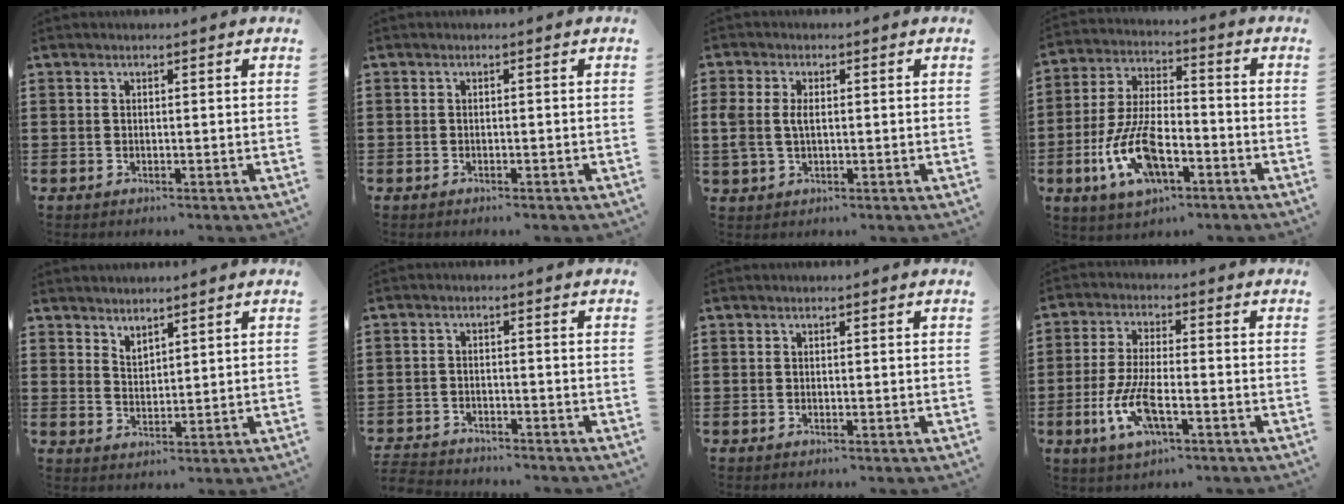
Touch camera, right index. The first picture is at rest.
{"total": 0.5, "force": [-0.5, 0.1, 0.1], "torque": [-0.005, -0.003, -0.010]}
{"total": 3.3, "force": [0.2, 2.0, 2.7], "torque": [-0.071, 0.003, -0.002]}
{"total": 11.0, "force": [-4.5, 5.0, 8.8], "torque": [-0.200, -0.003, -0.084]}
{"total": 2.2, "force": [2.2, 0.3, -0.4], "torque": [0.001, -0.001, 0.043]}
{"total": 3.0, "force": [-3.0, 0.2, -0.3], "torque": [-0.003, -0.002, -0.066]}
{"total": 0.0}
{"total": 8.1, "force": [-3.1, 2.6, 7.0], "torque": [-0.161, -0.016, -0.060]}